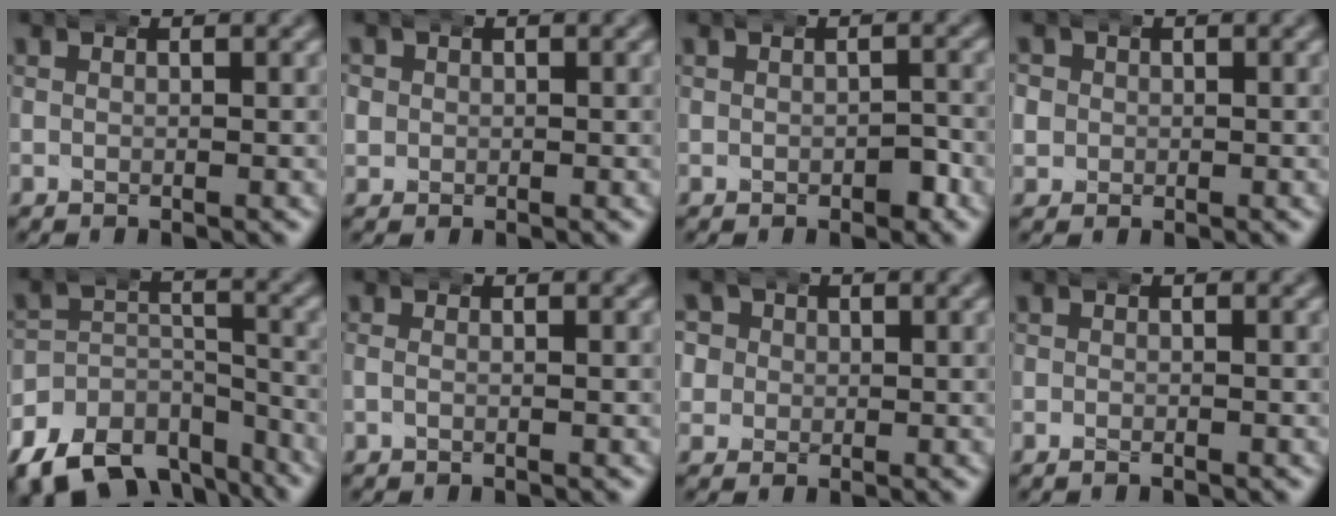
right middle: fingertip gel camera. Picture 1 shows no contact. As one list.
[{"total": 1.9, "force": [-0.1, 1.9, 0.4], "torque": [-0.021, 0.000, -0.001]}, {"total": 1.5, "force": [-0.8, 0.9, 0.9], "torque": [-0.012, 0.002, -0.016]}, {"total": 2.5, "force": [-0.2, 2.4, 0.6], "torque": [-0.029, 0.000, -0.004]}, {"total": 12.6, "force": [-9.6, 7.2, 3.7], "torque": [-0.063, -0.020, -0.166]}, {"total": 0.6, "force": [-0.4, 0.1, 0.5], "torque": [-0.014, 0.000, -0.009]}, {"total": 4.1, "force": [0.6, 3.8, 1.4], "torque": [-0.047, -0.007, 0.007]}, {"total": 0.6, "force": [-0.6, 0.1, 0.1], "torque": [-0.006, 0.000, -0.012]}]